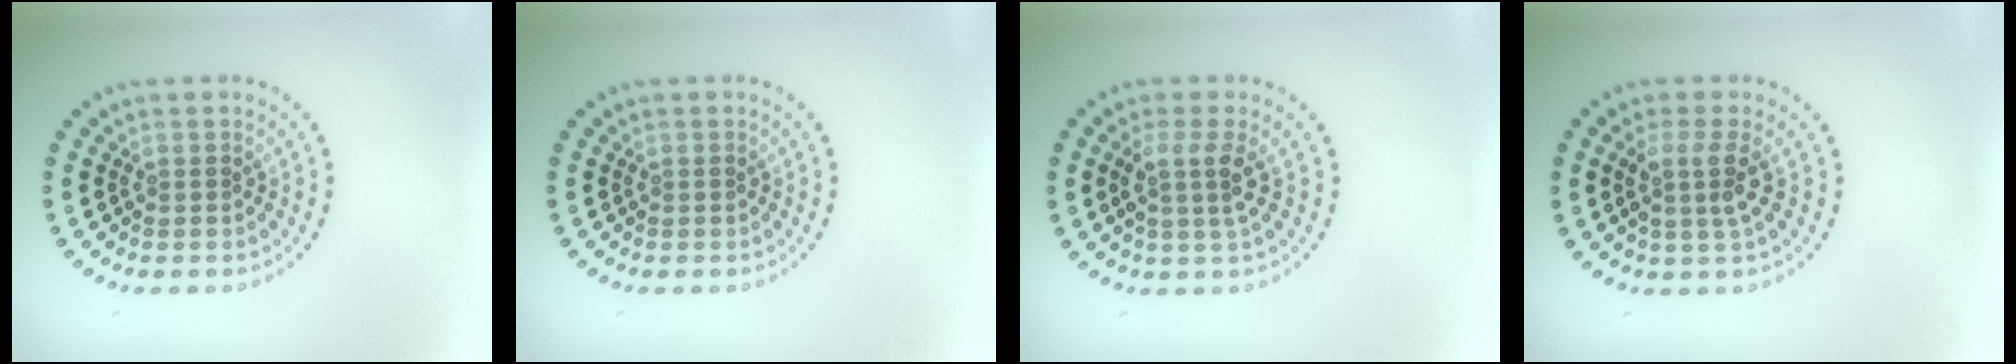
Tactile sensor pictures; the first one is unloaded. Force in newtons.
{"total": 0.0}
{"total": 2.4, "press": 1.8, "slide": 1.6}
{"total": 2.5, "press": 2.0, "slide": 1.6}